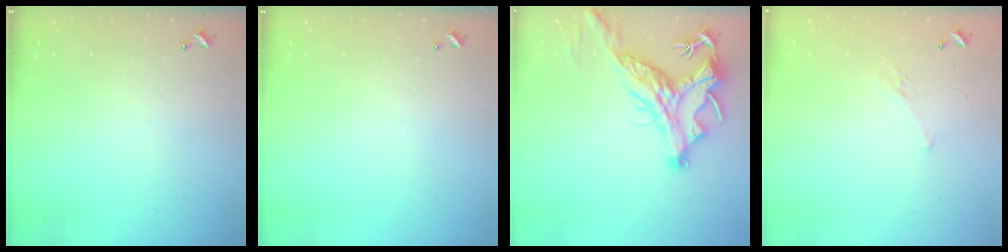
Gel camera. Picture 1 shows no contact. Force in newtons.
{"total": 0.0}
{"total": 5.4, "press": 5.0, "slide": 1.9}
{"total": 2.8, "press": 2.6, "slide": 1.1}